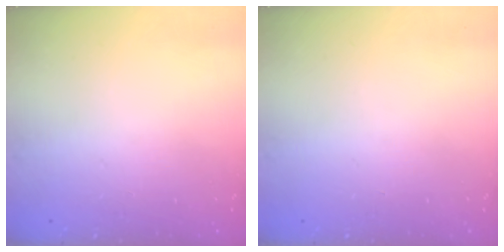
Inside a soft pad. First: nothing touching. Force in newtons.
{"total": 0.0}